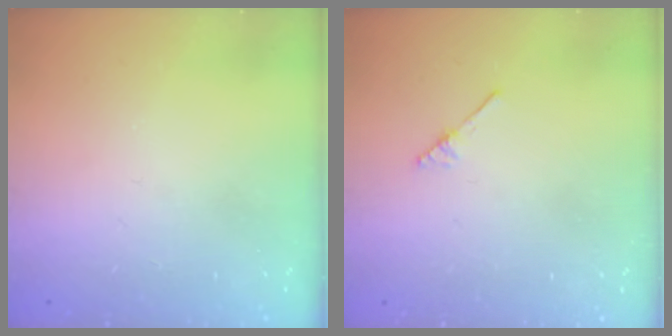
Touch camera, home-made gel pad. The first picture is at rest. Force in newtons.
{"total": 1.9, "press": 1.8, "slide": 0.3}